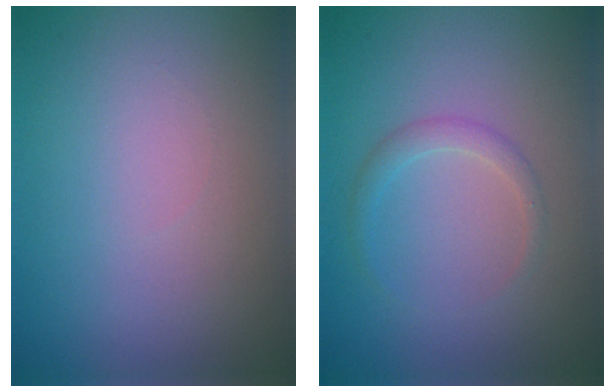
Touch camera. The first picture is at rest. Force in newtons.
{"total": 1.4, "press": 1.4, "slide": 0.2}